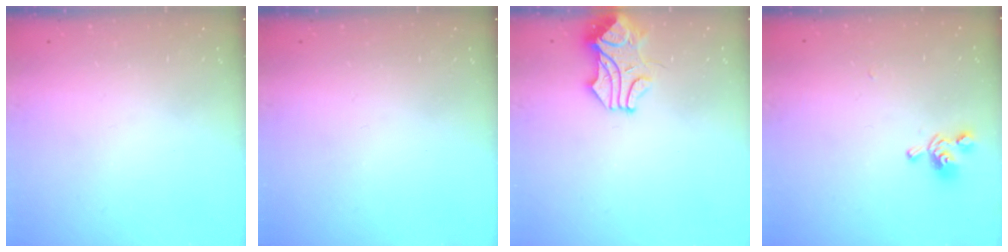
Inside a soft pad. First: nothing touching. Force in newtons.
{"total": 0.0}
{"total": 1.4, "press": 1.4, "slide": 0.1}
{"total": 1.6, "press": 1.2, "slide": 1.1}